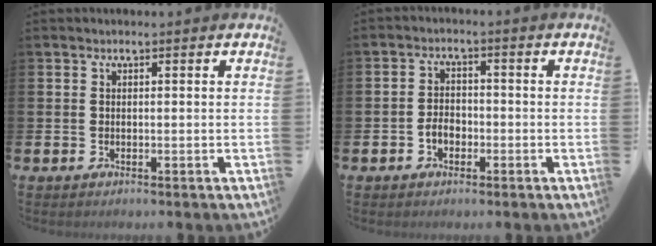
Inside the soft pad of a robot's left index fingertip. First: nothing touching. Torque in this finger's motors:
{"motor_torque": [0.23, -0.11, 0.07, 0.02]}